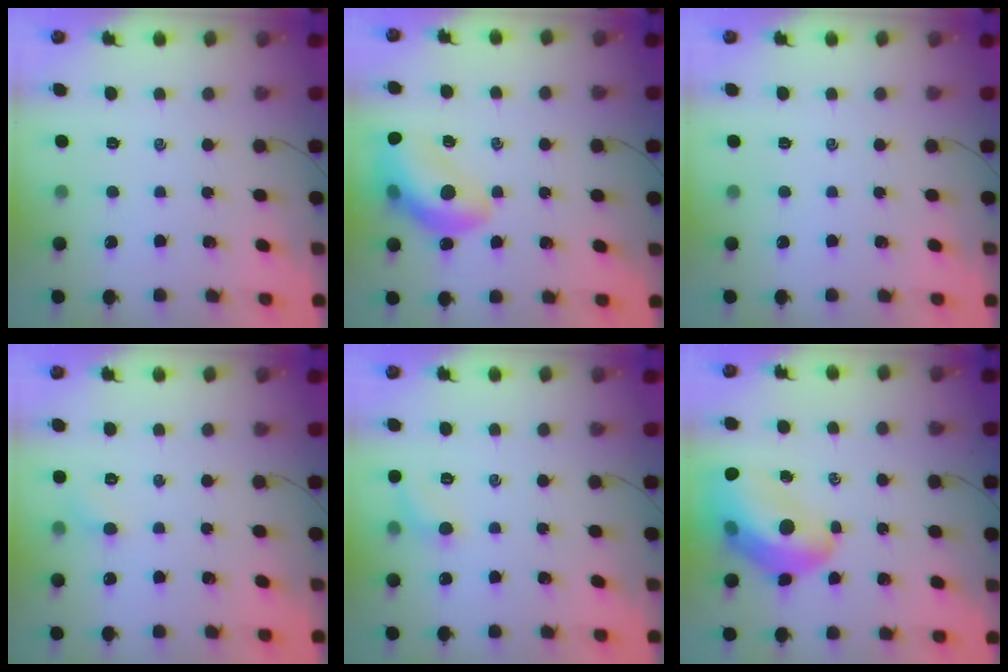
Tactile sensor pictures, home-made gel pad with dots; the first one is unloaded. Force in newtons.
{"total": 15.6, "press": 15.3, "slide": 3.0}
{"total": 0.0}
{"total": 3.6, "press": 3.4, "slide": 1.2}
{"total": 5.8, "press": 5.5, "slide": 1.8}
{"total": 16.8, "press": 16.2, "slide": 4.5}